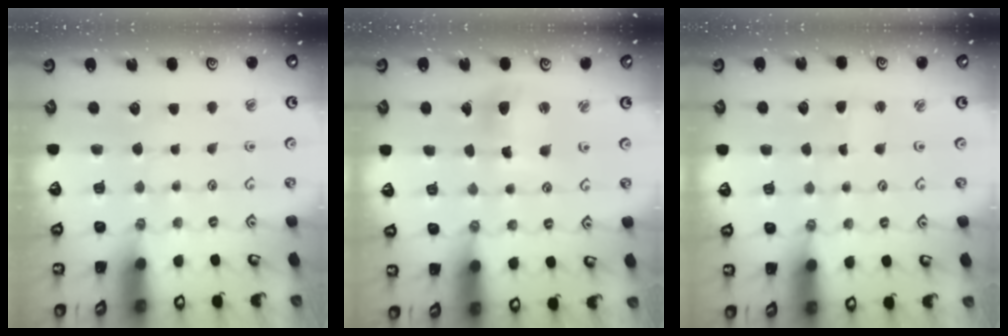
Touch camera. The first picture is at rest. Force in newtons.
{"total": 8.1, "press": 8.0, "slide": 1.4}
{"total": 1.0, "press": 0.9, "slide": 0.1}